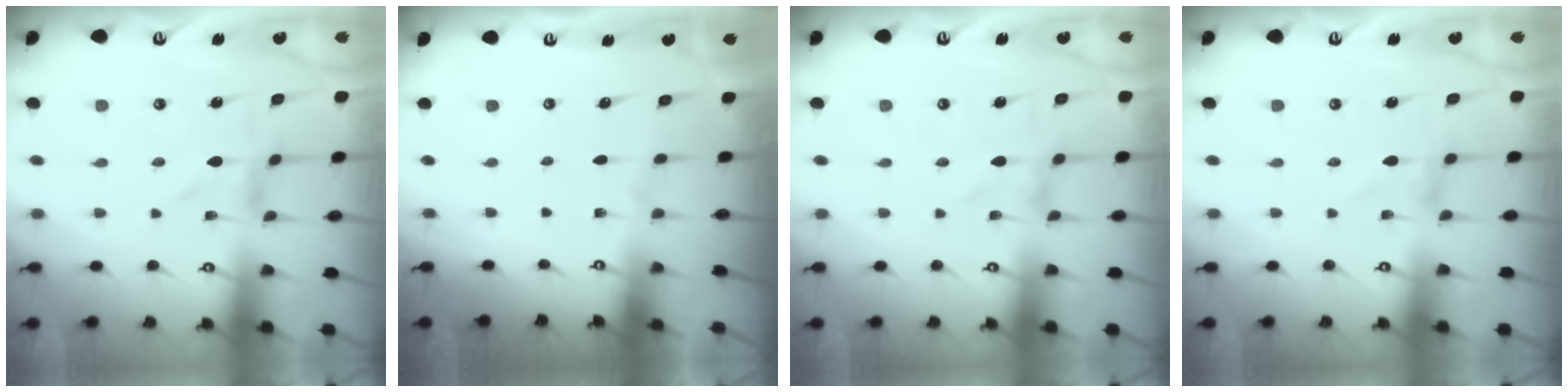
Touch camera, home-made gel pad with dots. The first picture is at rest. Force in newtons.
{"total": 0.0}
{"total": 0.5, "press": 0.5, "slide": 0.2}
{"total": 0.0}